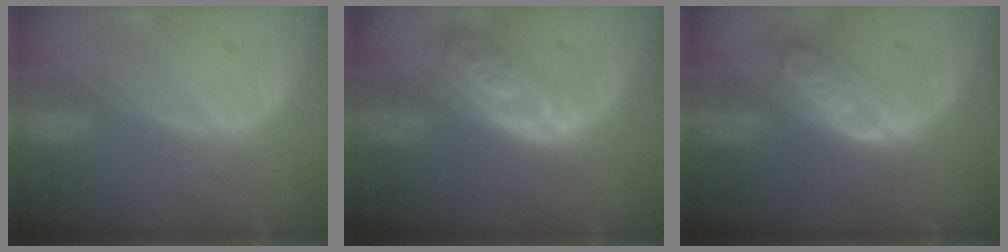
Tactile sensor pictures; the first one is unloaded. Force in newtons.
{"total": 5.4, "press": 5.2, "slide": 1.5}
{"total": 6.3, "press": 5.7, "slide": 2.7}